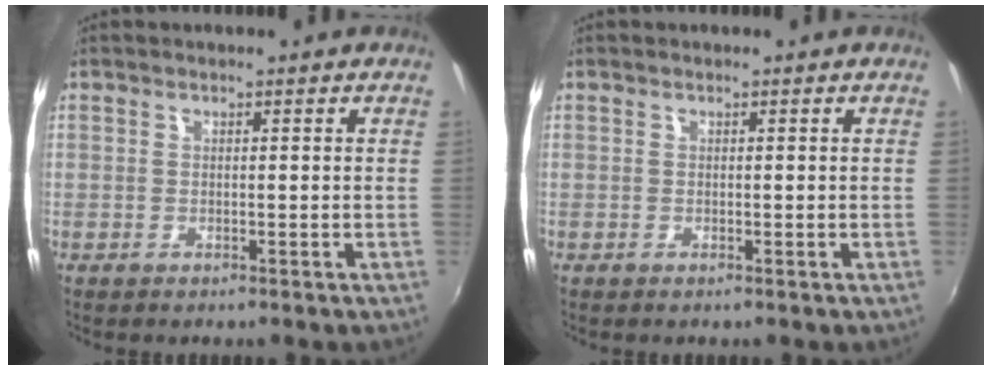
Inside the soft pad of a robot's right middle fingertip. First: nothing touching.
{"total": 0.0}